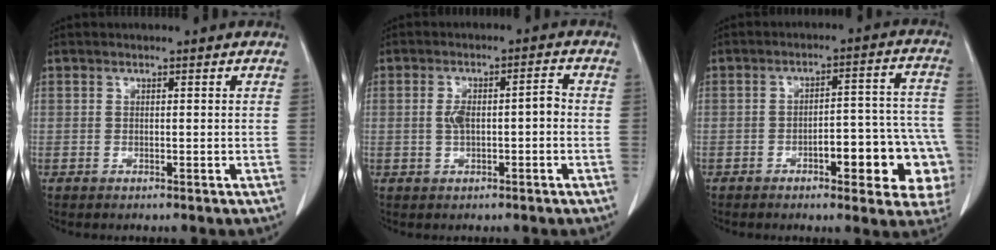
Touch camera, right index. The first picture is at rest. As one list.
[{"total": 4.7, "force": [-0.4, 1.6, 4.4], "torque": [-0.084, 0.021, -0.002]}, {"total": 14.2, "force": [-5.2, 4.4, 12.4], "torque": [-0.085, 0.040, -0.056]}]